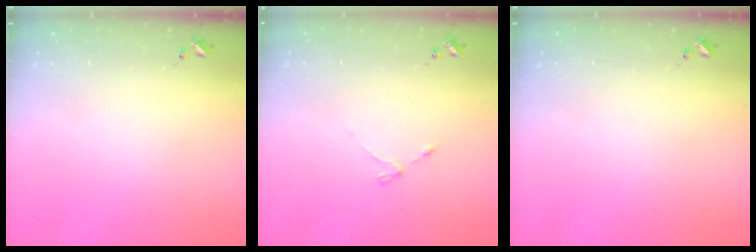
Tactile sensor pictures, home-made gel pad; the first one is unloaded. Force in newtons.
{"total": 3.0, "press": 2.9, "slide": 0.5}
{"total": 0.0}